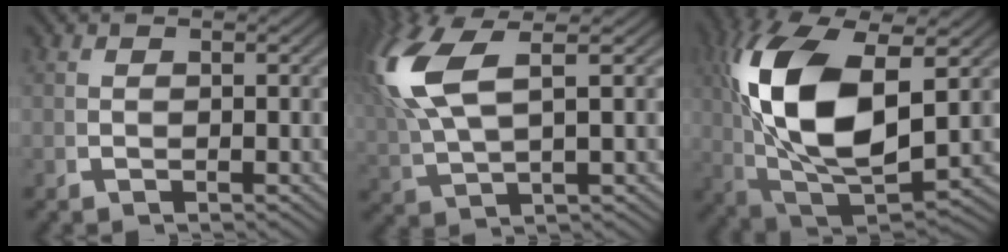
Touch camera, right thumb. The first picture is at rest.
{"total": 7.7, "force": [2.5, 3.8, 6.1], "torque": [-0.145, -0.002, 0.056]}
{"total": 16.0, "force": [0.8, 9.3, 13.0], "torque": [-0.303, -0.058, 0.053]}